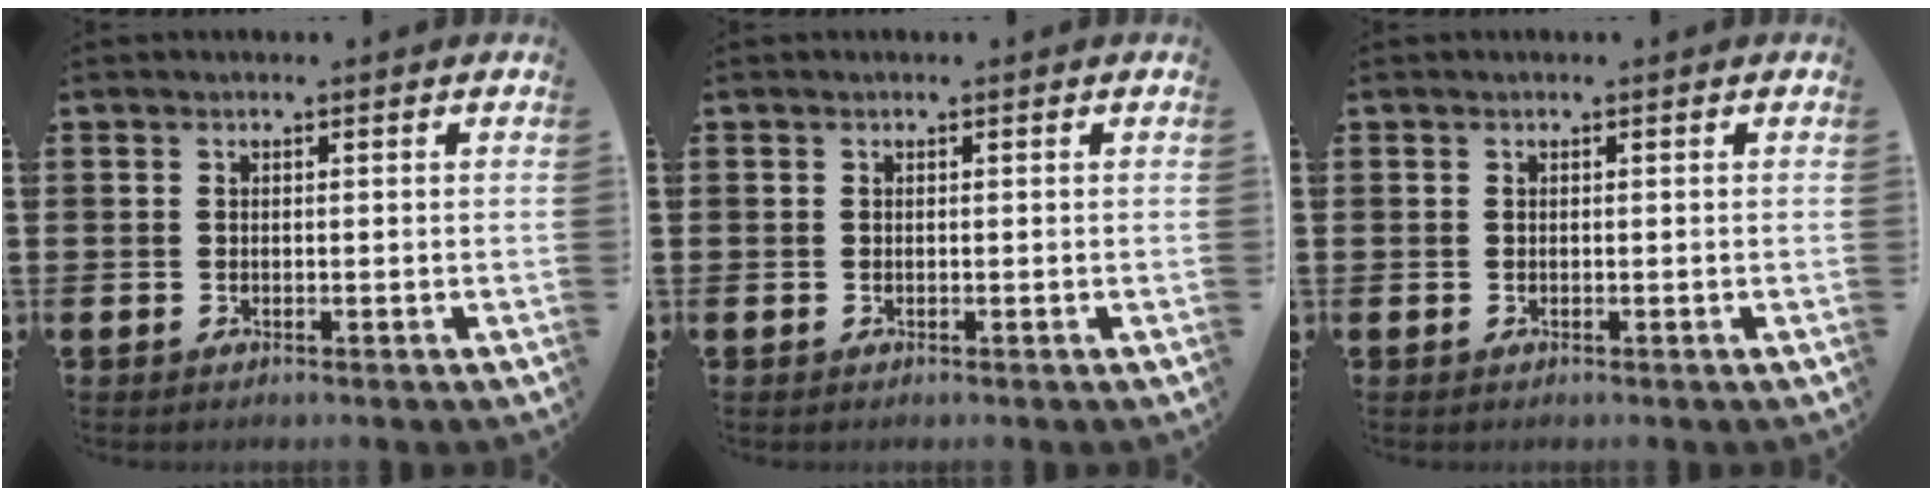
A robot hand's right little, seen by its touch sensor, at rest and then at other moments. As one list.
[{"total": 0.0}, {"total": 0.0}]